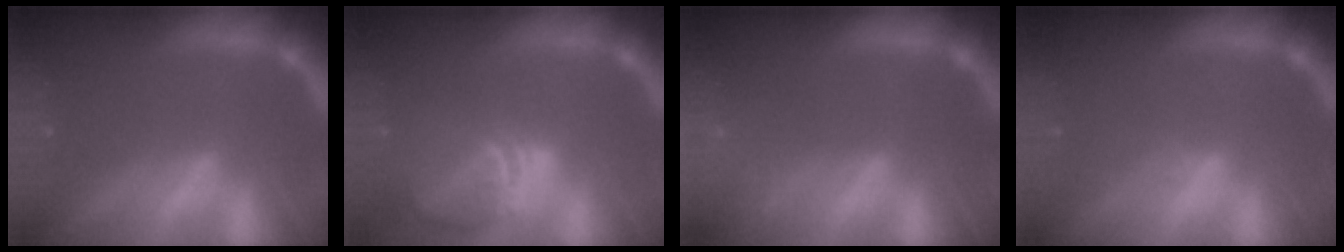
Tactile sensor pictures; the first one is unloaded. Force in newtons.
{"total": 8.5}
{"total": 5.5}
{"total": 1.0}